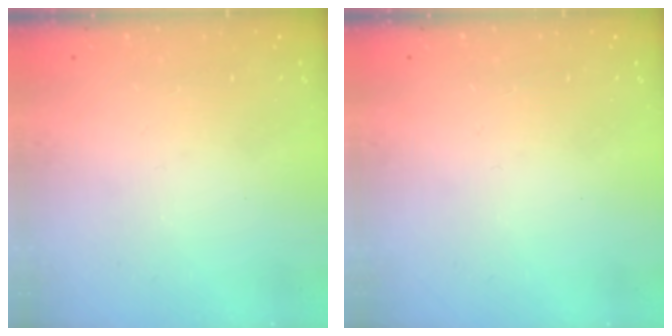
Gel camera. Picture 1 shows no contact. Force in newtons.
{"total": 0.0}